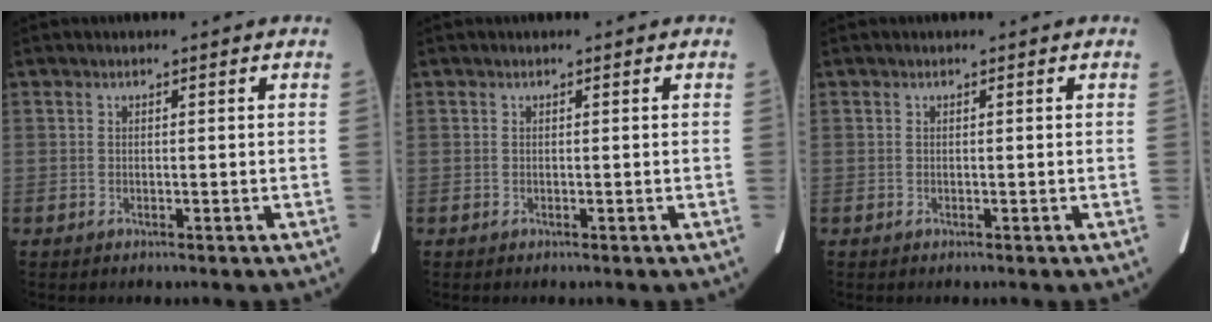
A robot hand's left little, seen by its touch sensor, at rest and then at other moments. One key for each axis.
{"total": 0.0}
{"total": 0.0}